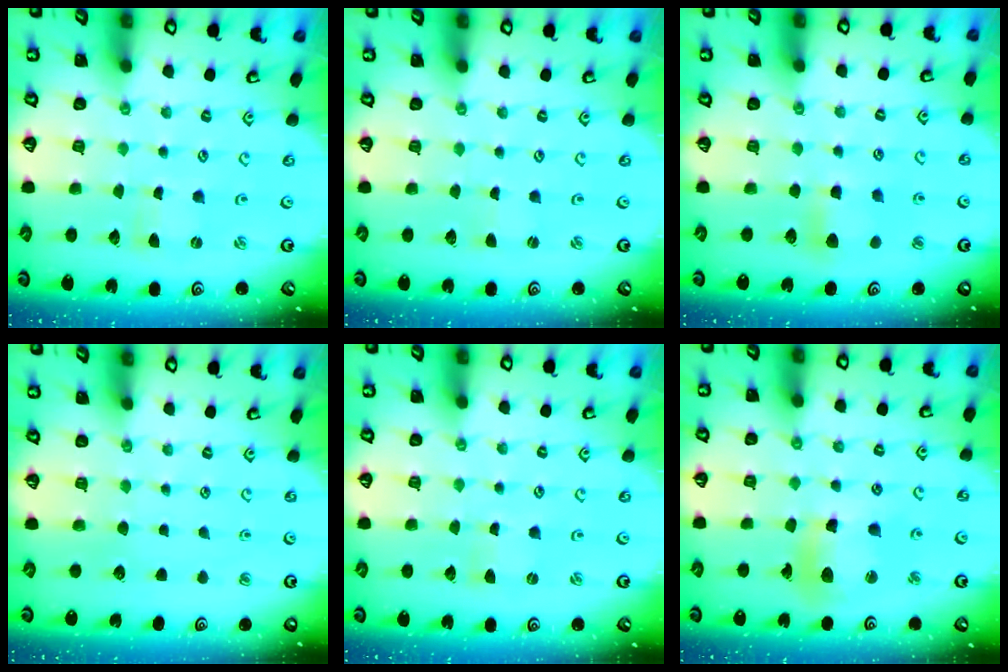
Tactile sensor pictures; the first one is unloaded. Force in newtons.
{"total": 0.0}
{"total": 6.5, "press": 6.5, "slide": 0.7}
{"total": 0.0}
{"total": 0.0}
{"total": 11.3, "press": 11.1, "slide": 2.0}